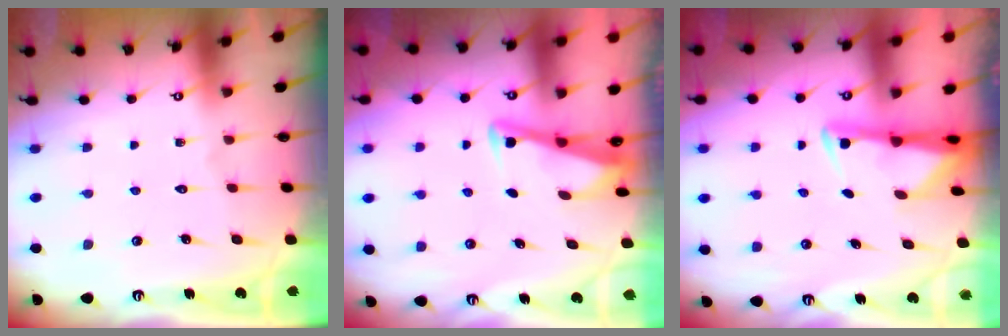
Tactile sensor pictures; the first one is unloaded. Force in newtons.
{"total": 3.3, "press": 3.3, "slide": 0.4}
{"total": 3.0, "press": 2.9, "slide": 0.6}